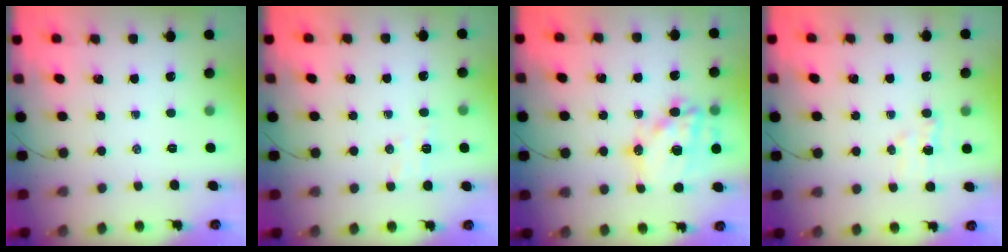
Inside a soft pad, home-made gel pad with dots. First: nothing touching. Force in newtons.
{"total": 5.4, "press": 5.3, "slide": 0.8}
{"total": 18.2, "press": 17.8, "slide": 4.0}
{"total": 4.4, "press": 4.2, "slide": 1.3}